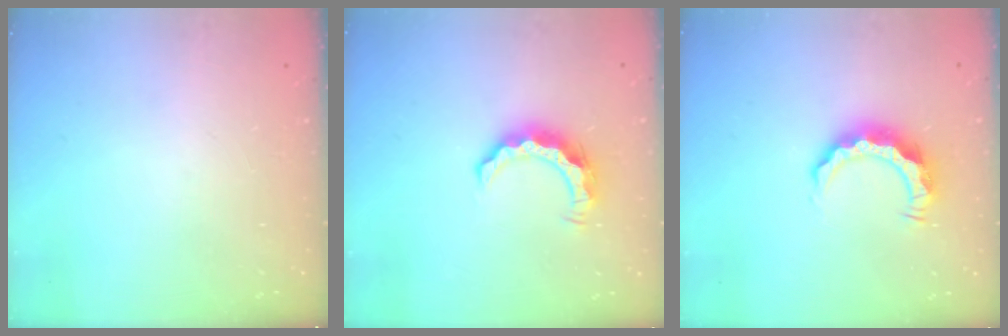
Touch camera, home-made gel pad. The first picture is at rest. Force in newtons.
{"total": 7.8, "press": 7.8, "slide": 0.6}
{"total": 8.1, "press": 8.1, "slide": 0.3}